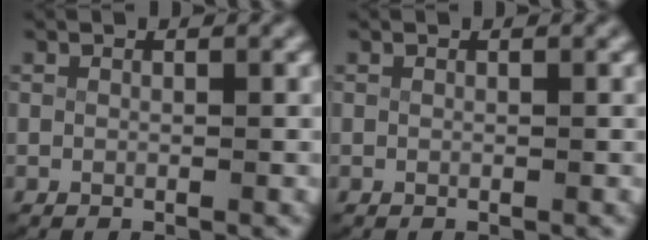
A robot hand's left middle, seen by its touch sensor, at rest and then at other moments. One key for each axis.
{"total": 0.0}